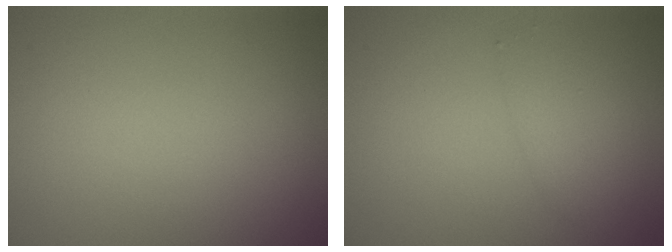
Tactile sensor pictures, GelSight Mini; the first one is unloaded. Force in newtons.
{"total": 1.5, "press": 1.5, "slide": 0.1}